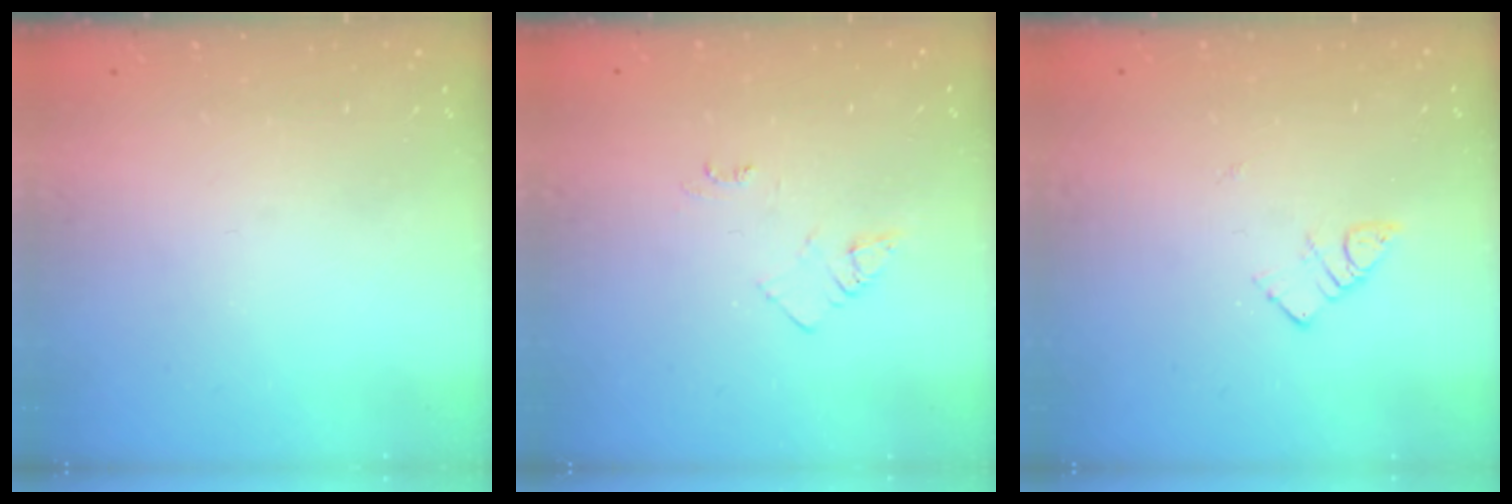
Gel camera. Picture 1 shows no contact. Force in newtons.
{"total": 3.8, "press": 3.8, "slide": 0.5}
{"total": 4.1, "press": 4.0, "slide": 0.5}